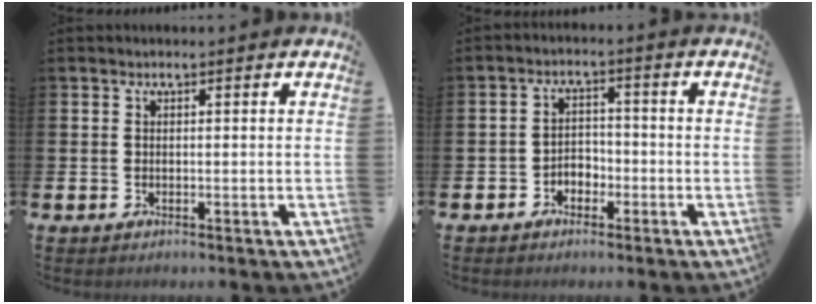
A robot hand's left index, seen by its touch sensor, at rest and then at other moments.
{"total": 2.6, "force": [-1.9, 1.6, 0.6], "torque": [-0.019, 0.008, -0.042]}